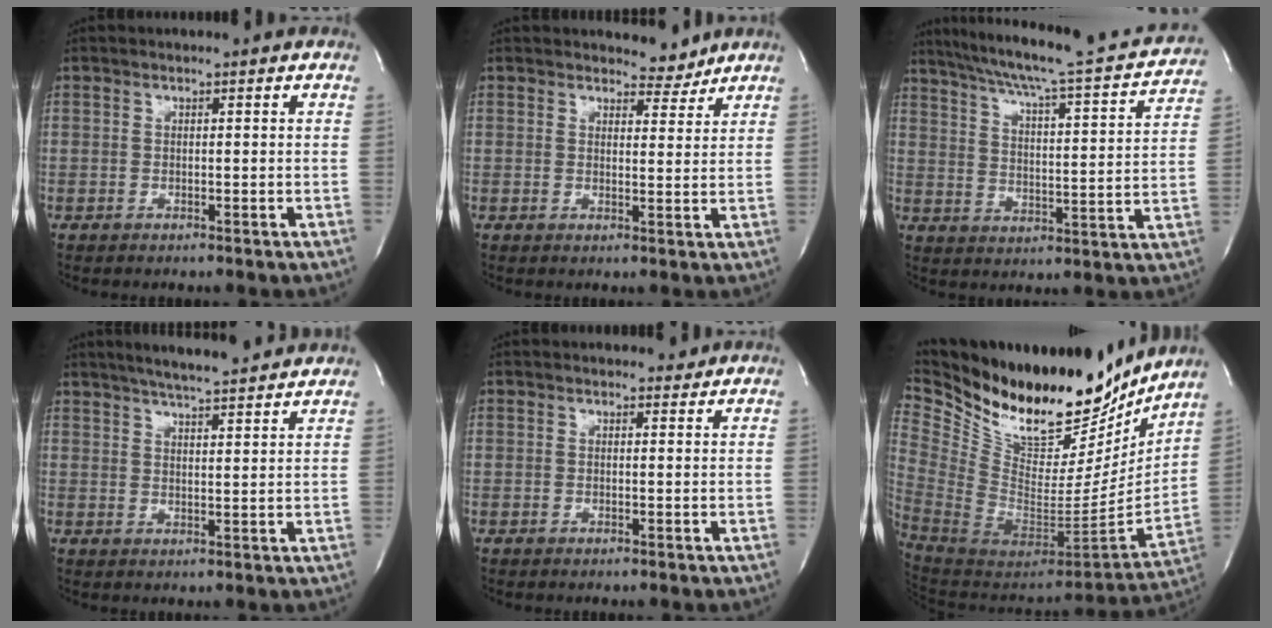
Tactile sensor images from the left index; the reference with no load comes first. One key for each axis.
{"total": 3.5, "fx": 3.2, "fy": 1.2, "fz": 0.1, "tx": 0.001, "ty": -0.015, "tz": 0.039}
{"total": 23.3, "fx": 20.9, "fy": 1.8, "fz": 10.1, "tx": -0.161, "ty": -0.023, "tz": 0.276}
{"total": 11.1, "fx": 9.9, "fy": 0.8, "fz": 5.0, "tx": -0.082, "ty": 0.014, "tz": 0.136}
{"total": 1.3, "fx": 1.2, "fy": 0.6, "fz": -0.1, "tx": -0.003, "ty": -0.001, "tz": 0.013}
{"total": 33.2, "fx": 26.6, "fy": 12.2, "fz": 15.6, "tx": -0.331, "ty": -0.026, "tz": 0.431}